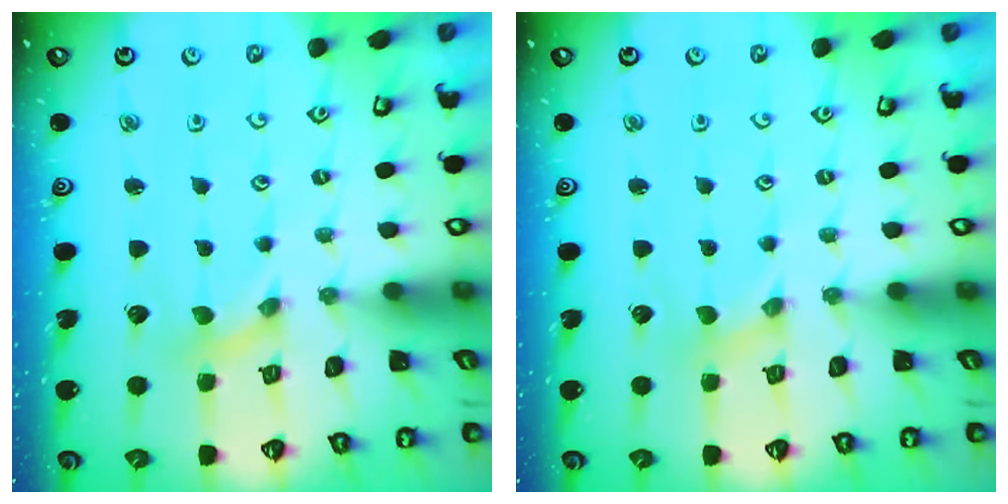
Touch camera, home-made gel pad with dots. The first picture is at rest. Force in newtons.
{"total": 0.0}